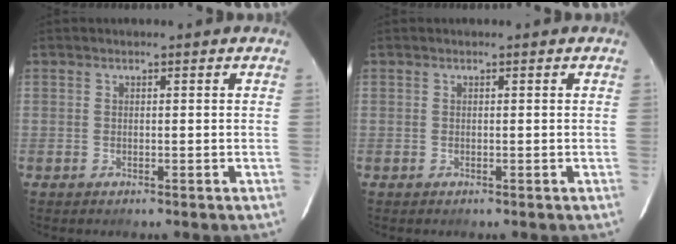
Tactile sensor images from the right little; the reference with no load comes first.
{"total": 0.0}